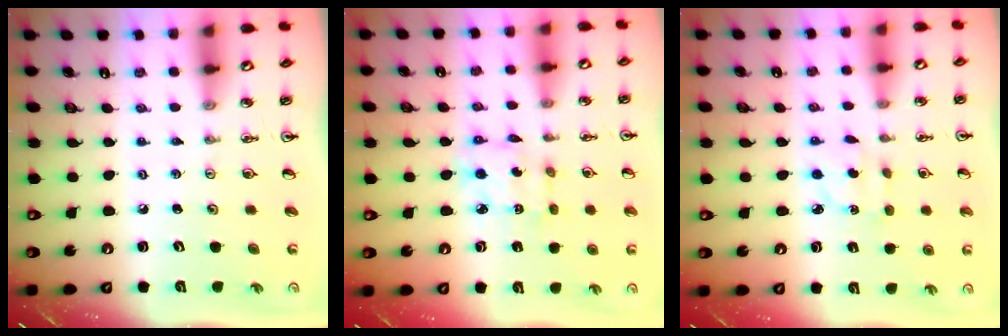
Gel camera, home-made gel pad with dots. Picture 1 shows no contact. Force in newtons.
{"total": 4.6, "press": 4.6, "slide": 0.3}
{"total": 2.9, "press": 2.9, "slide": 0.6}